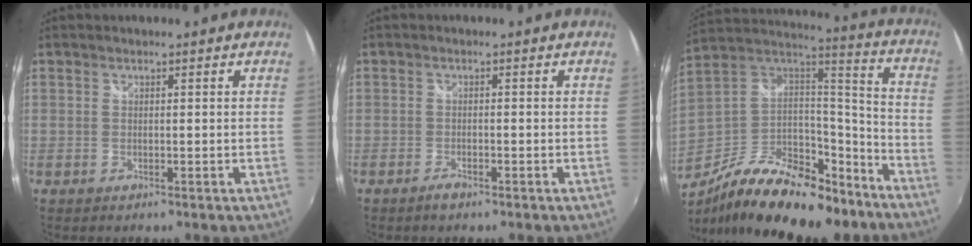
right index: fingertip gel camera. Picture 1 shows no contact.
{"total": 1.7, "force": [-1.3, 0.4, 1.0], "torque": [-0.023, -0.001, -0.026]}
{"total": 27.9, "force": [-18.8, 12.8, 16.1], "torque": [-0.296, 0.015, -0.285]}